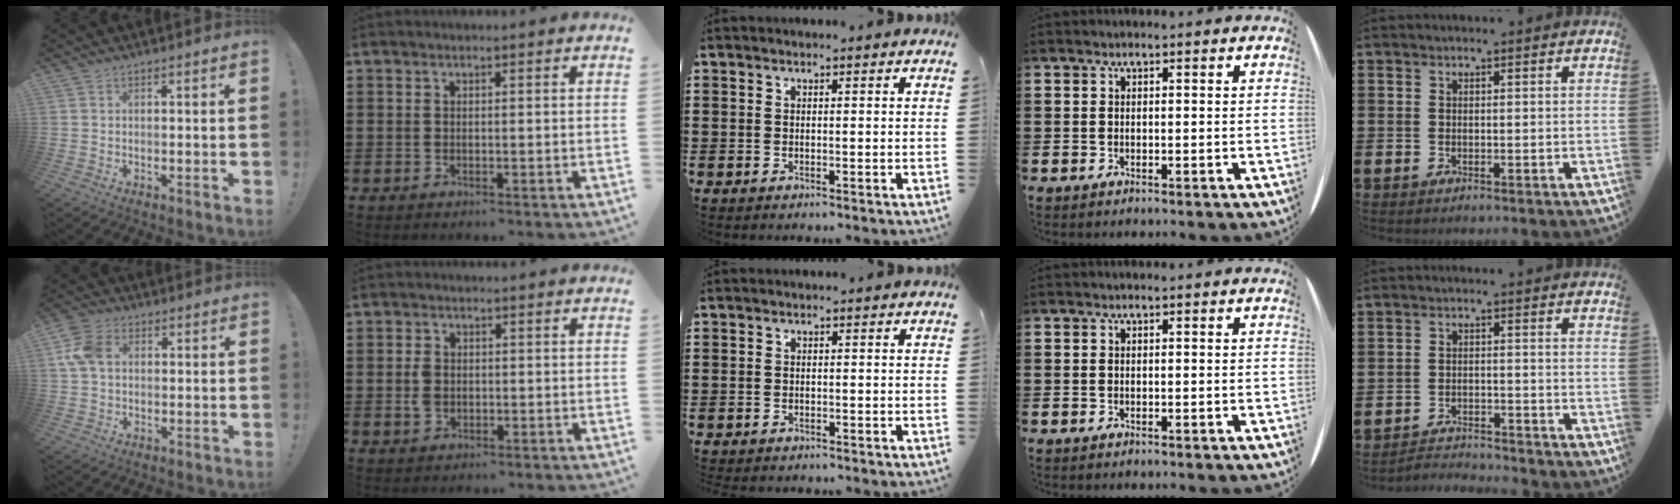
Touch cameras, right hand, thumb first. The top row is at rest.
{"thumb": {"total": 8.9, "force": [1.5, 6.4, 6.0], "torque": [-0.121, 0.013, 0.030]}, "index": {"total": 2.4, "force": [-0.2, 1.7, 1.7], "torque": [-0.042, 0.003, -0.007]}, "middle": {"total": 0.6, "force": [-0.6, 0.2, 0.1], "torque": [-0.003, -0.001, -0.013]}, "little": {"total": 2.7, "force": [-2.7, 0.0, -0.1], "torque": [-0.005, 0.002, -0.058]}}